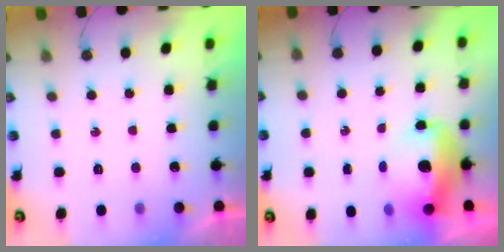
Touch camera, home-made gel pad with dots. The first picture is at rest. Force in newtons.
{"total": 13.7, "press": 13.7, "slide": 1.2}